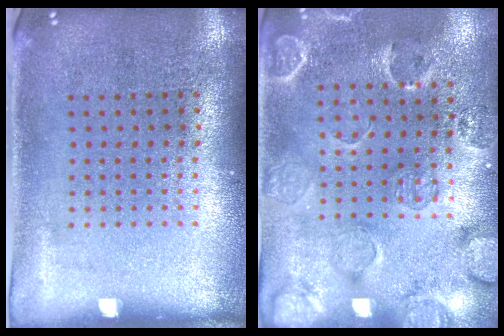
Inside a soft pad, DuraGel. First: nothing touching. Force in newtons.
{"total": 2.5, "press": 1.8, "slide": 1.8}